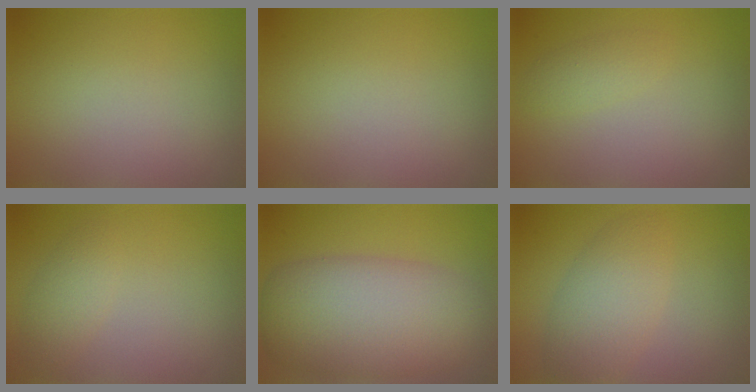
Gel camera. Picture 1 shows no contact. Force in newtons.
{"total": 0.0}
{"total": 1.3, "press": 1.3, "slide": 0.1}
{"total": 1.6, "press": 1.6, "slide": 0.1}
{"total": 10.4, "press": 10.3, "slide": 0.5}
{"total": 4.1, "press": 4.1, "slide": 0.0}